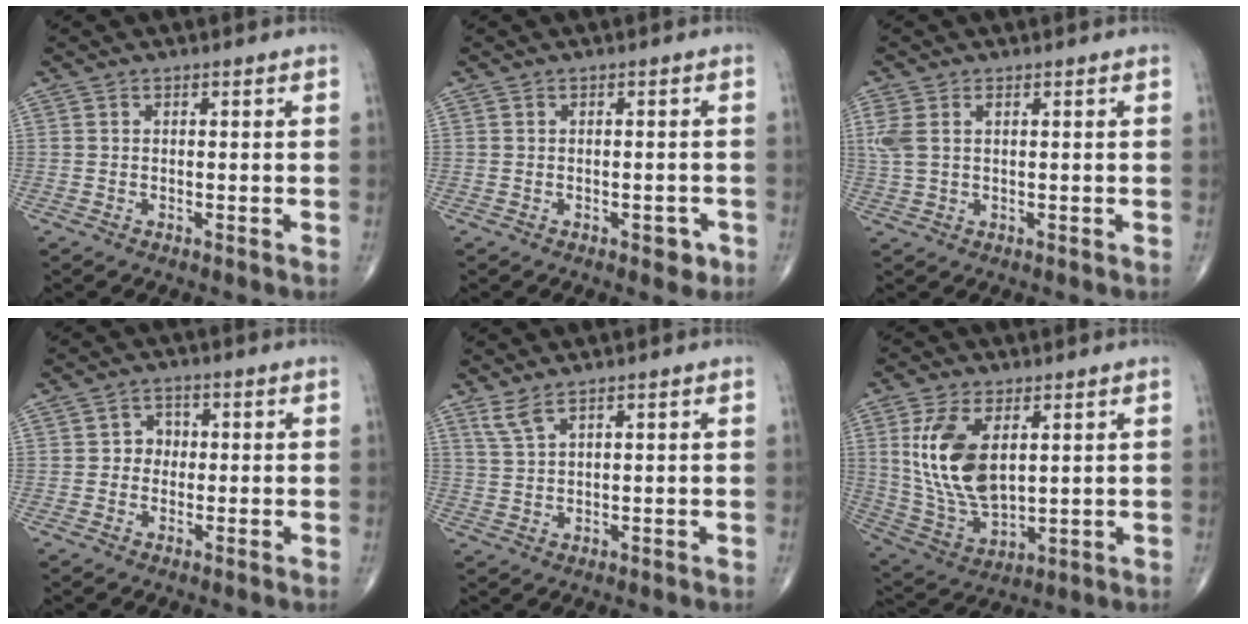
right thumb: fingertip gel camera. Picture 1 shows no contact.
{"total": 2.4, "force": [-1.2, 1.3, 1.7], "torque": [-0.007, 0.007, -0.012]}
{"total": 4.3, "force": [1.2, 2.3, 3.4], "torque": [-0.103, 0.014, 0.028]}
{"total": 2.9, "force": [0.0, 2.7, 1.2], "torque": [0.006, 0.009, -0.009]}
{"total": 3.1, "force": [2.3, 0.5, 2.0], "torque": [-0.051, -0.008, 0.056]}
{"total": 14.6, "force": [3.8, 7.8, 11.8], "torque": [-0.230, -0.019, 0.087]}